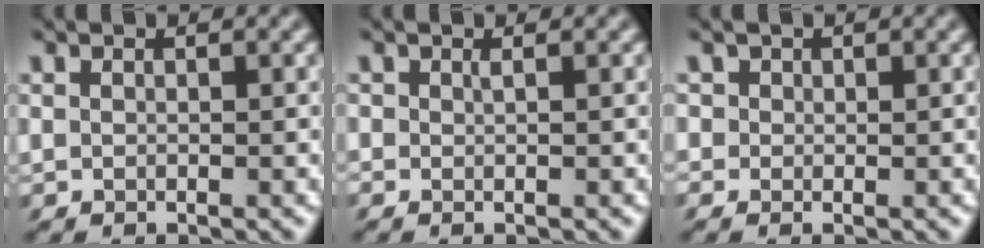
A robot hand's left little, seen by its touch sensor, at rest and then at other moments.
{"total": 0.0}
{"total": 1.3, "force": [0.5, 1.2, 0.2], "torque": [-0.018, 0.008, 0.022]}